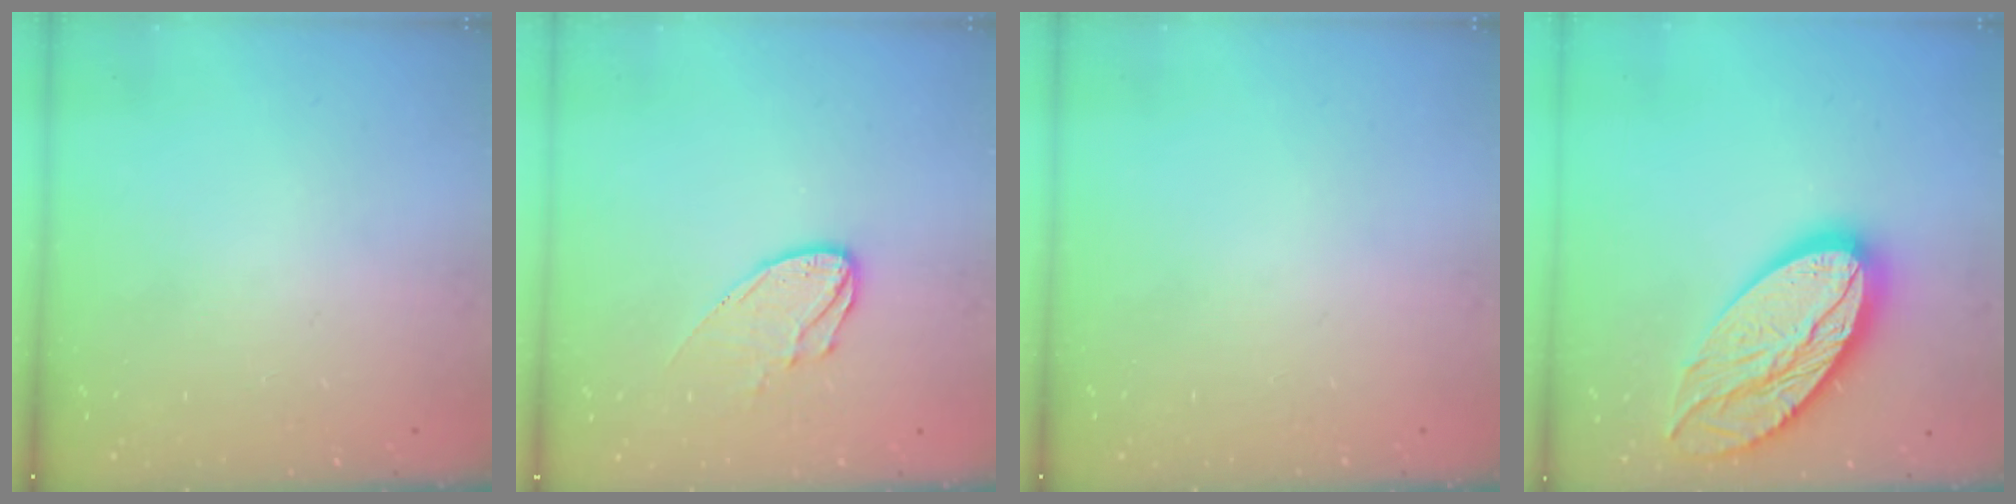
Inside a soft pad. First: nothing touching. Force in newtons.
{"total": 9.3, "press": 9.2, "slide": 0.5}
{"total": 0.0}
{"total": 23.1, "press": 23.0, "slide": 2.0}